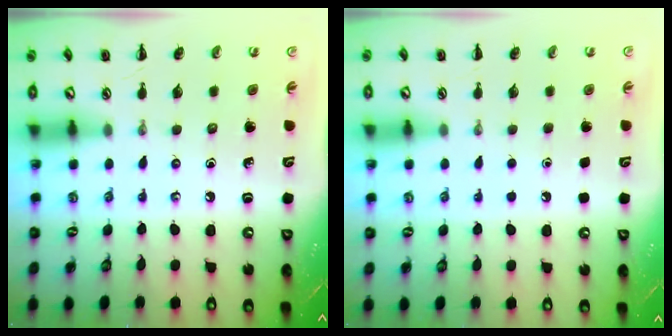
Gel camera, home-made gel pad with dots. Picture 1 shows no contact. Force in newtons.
{"total": 1.7, "press": 1.7, "slide": 0.1}